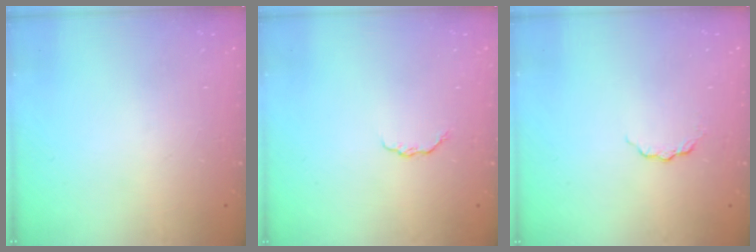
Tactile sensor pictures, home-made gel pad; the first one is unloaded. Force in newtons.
{"total": 3.6, "press": 3.5, "slide": 0.5}
{"total": 3.5, "press": 3.5, "slide": 0.4}